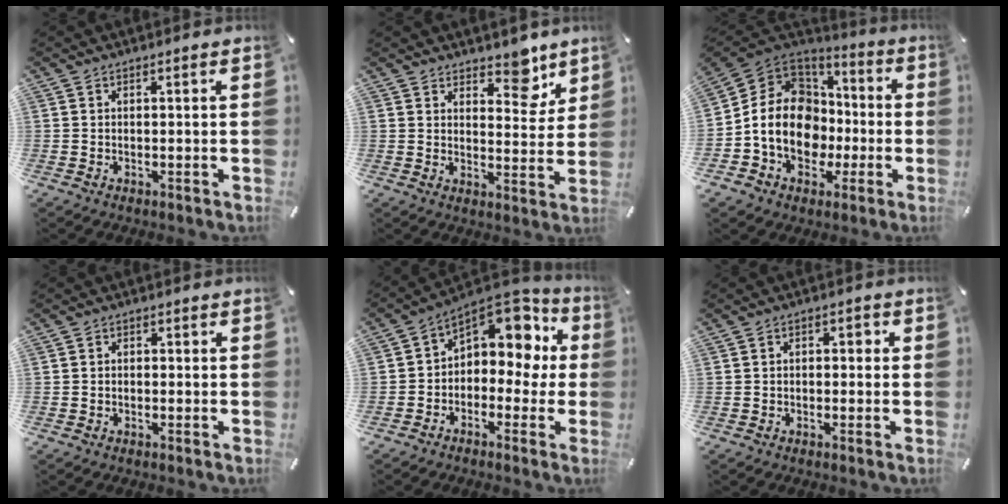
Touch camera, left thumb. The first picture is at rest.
{"total": 9.2, "force": [6.8, 4.6, 4.0], "torque": [-0.030, -0.051, 0.115]}
{"total": 15.7, "force": [-2.2, 13.0, 8.6], "torque": [-0.188, 0.001, -0.037]}
{"total": 1.6, "force": [-1.0, 1.1, 0.5], "torque": [-0.008, 0.007, -0.022]}
{"total": 9.0, "force": [4.5, 6.6, 4.3], "torque": [-0.058, -0.045, 0.079]}
{"total": 2.4, "force": [-1.3, 1.6, 1.2], "torque": [-0.022, 0.013, -0.029]}